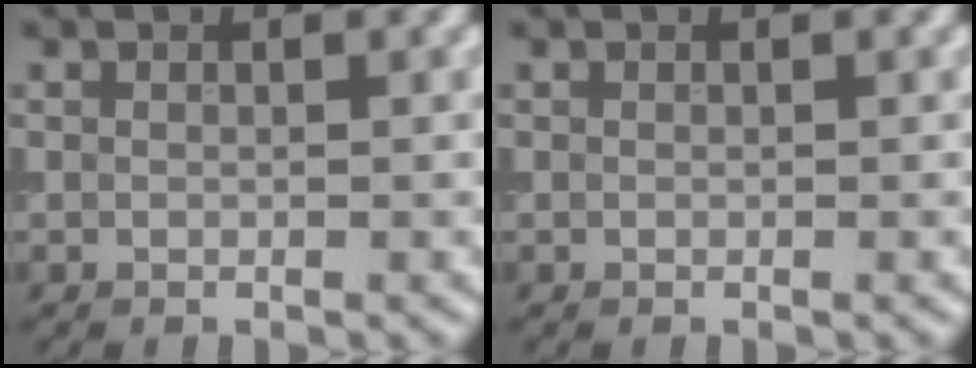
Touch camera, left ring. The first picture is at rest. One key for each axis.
{"total": 0.0}